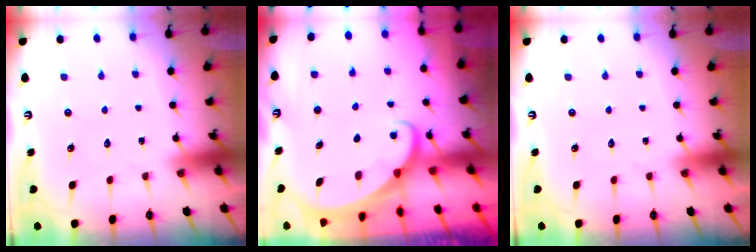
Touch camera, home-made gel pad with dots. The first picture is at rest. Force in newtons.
{"total": 2.3, "press": 2.3, "slide": 0.2}
{"total": 0.0}